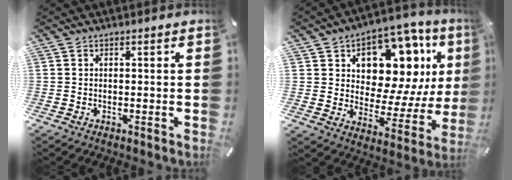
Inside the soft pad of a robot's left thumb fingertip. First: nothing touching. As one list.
[{"total": 14.1, "force": [8.4, 8.6, 7.5], "torque": [-0.105, -0.074, 0.146]}]